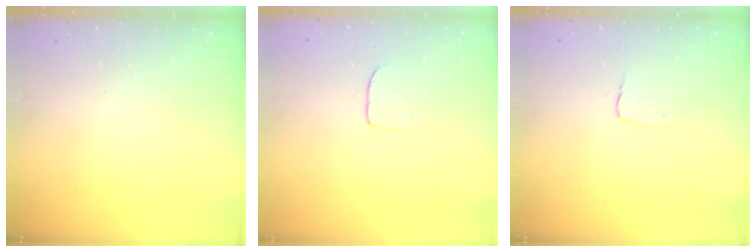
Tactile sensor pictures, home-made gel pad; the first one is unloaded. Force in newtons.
{"total": 3.7, "press": 3.7, "slide": 0.2}
{"total": 2.9, "press": 2.9, "slide": 0.2}